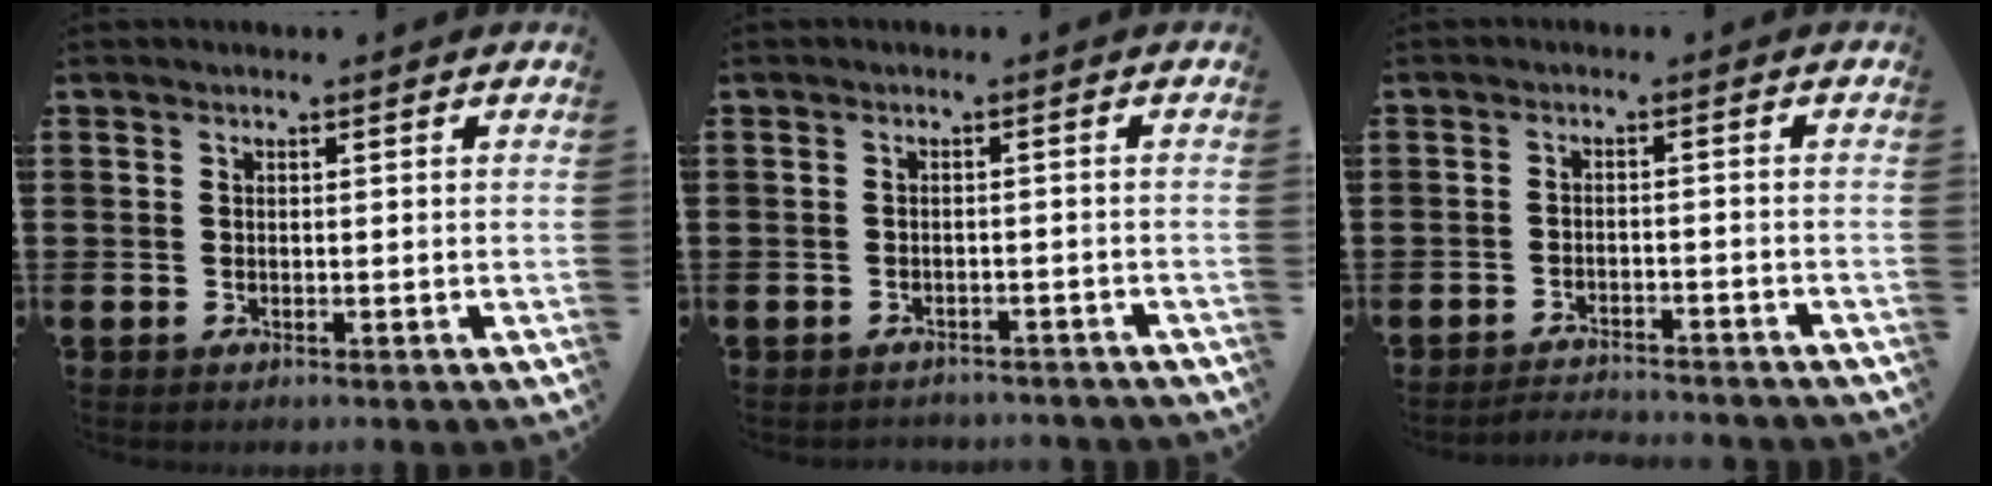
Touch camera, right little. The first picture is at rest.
{"total": 1.3, "force": [-1.3, 0.1, -0.1], "torque": [-0.003, 0.002, -0.028]}
{"total": 2.3, "force": [-2.2, -0.1, -0.1], "torque": [-0.003, 0.004, -0.049]}